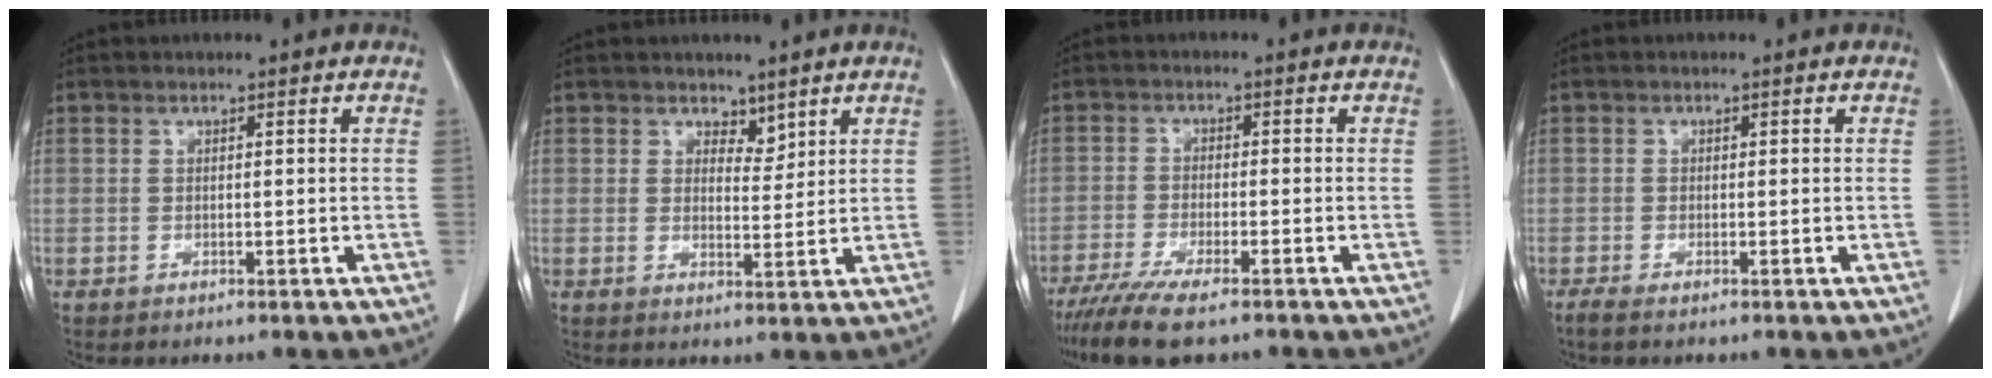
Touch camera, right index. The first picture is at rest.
{"total": 2.7, "force": [2.1, 1.6, 0.8], "torque": [-0.006, -0.004, 0.036]}
{"total": 8.8, "force": [-6.9, 1.2, 5.3], "torque": [-0.086, -0.021, -0.113]}
{"total": 1.5, "force": [-1.0, 0.2, 1.1], "torque": [-0.022, -0.003, -0.021]}